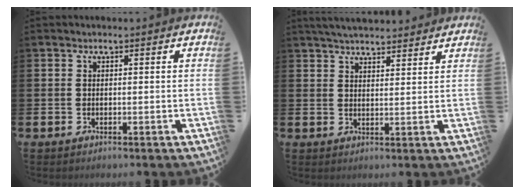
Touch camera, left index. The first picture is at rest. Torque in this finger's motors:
{"motor_torque": [0.11, -0.57, 0.67, 0.21]}